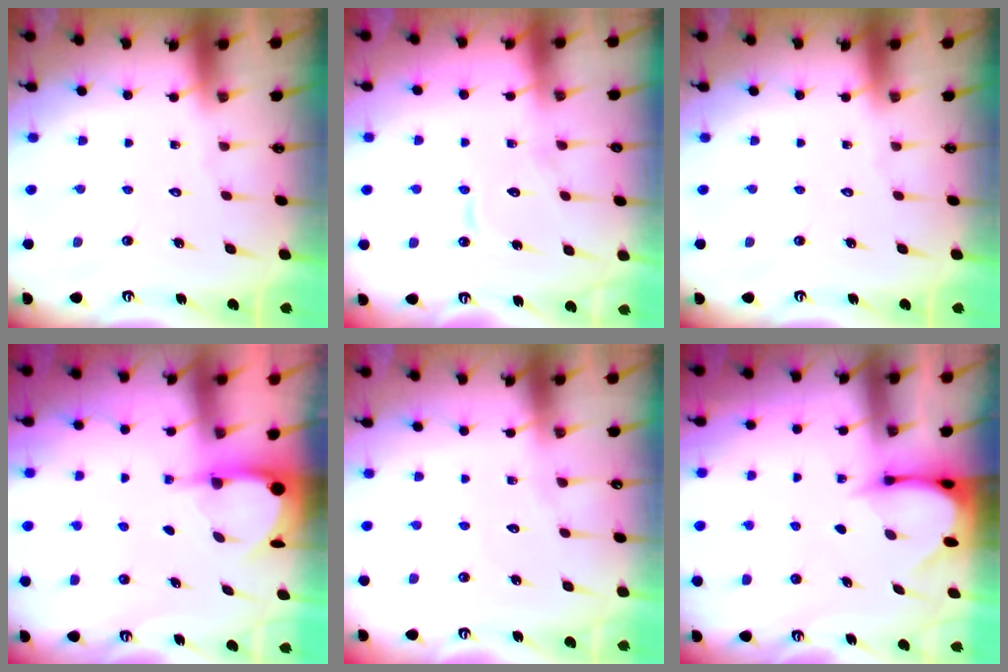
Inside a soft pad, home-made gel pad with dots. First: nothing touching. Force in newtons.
{"total": 7.2, "press": 7.1, "slide": 0.7}
{"total": 0.0}
{"total": 4.0, "press": 4.0, "slide": 0.3}
{"total": 4.4, "press": 4.4, "slide": 0.4}
{"total": 3.4, "press": 3.4, "slide": 0.3}